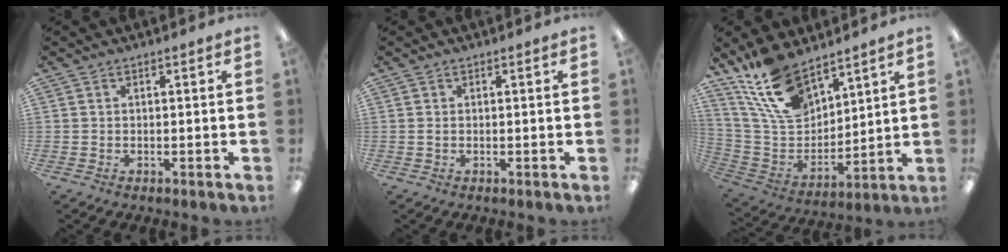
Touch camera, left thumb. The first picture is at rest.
{"total": 0.7, "force": [0.1, 0.3, 0.6], "torque": [-0.013, 0.002, 0.001]}
{"total": 16.5, "force": [12.0, 7.9, 8.2], "torque": [-0.176, -0.053, 0.227]}